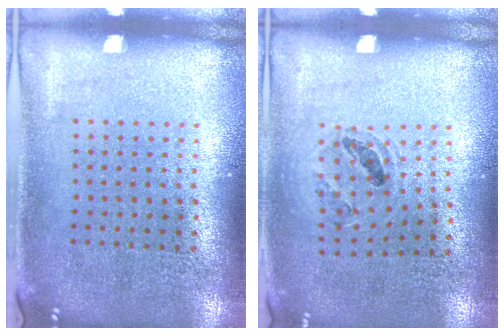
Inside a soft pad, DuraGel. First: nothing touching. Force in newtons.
{"total": 0.9, "press": 0.9, "slide": 0.1}